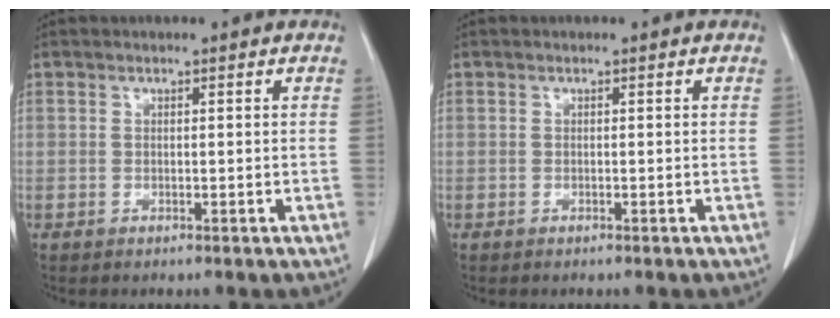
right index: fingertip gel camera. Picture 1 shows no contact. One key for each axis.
{"total": 0.0}